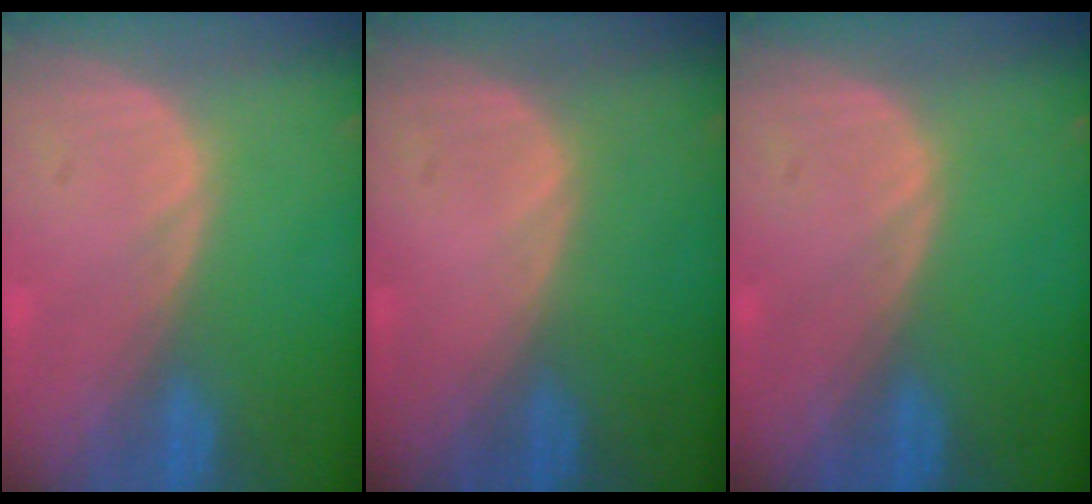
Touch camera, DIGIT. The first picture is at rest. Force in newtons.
{"total": 0.0}
{"total": 0.0}